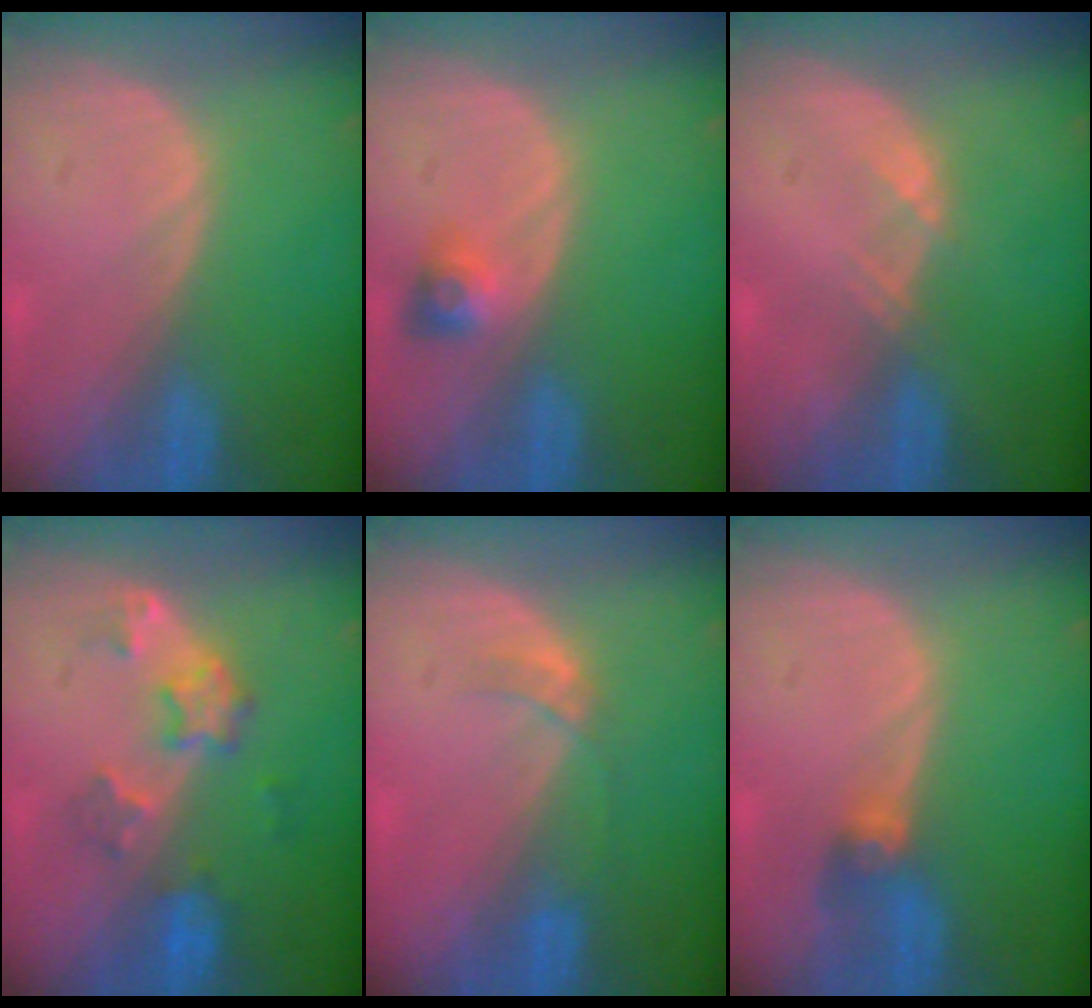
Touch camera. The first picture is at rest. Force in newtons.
{"total": 3.0, "press": 2.7, "slide": 1.3}
{"total": 1.1, "press": 1.0, "slide": 0.2}
{"total": 5.9, "press": 5.4, "slide": 2.4}
{"total": 2.7, "press": 2.4, "slide": 1.3}
{"total": 2.7, "press": 2.7, "slide": 0.3}